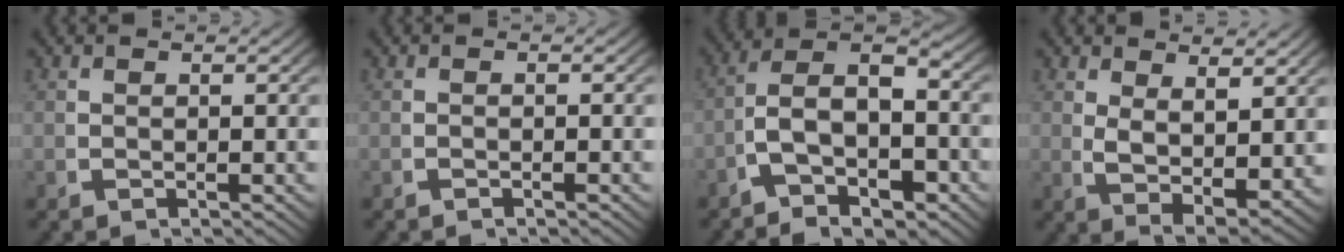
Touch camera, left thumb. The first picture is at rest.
{"total": 0.6, "force": [-0.5, 0.0, 0.2], "torque": [0.000, 0.003, -0.012]}
{"total": 8.9, "force": [-1.9, 5.9, 6.5], "torque": [-0.120, -0.029, -0.028]}
{"total": 5.4, "force": [1.0, 3.2, 4.2], "torque": [-0.091, -0.031, 0.036]}